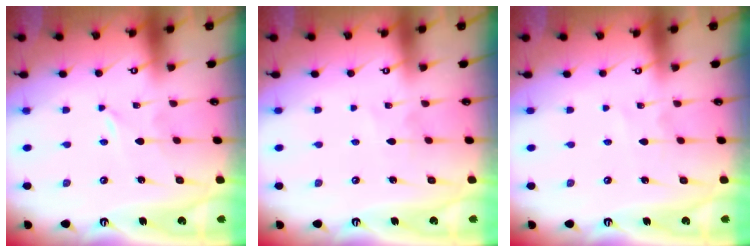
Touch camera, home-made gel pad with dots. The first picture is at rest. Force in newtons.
{"total": 2.7, "press": 2.7, "slide": 0.3}
{"total": 2.6, "press": 2.6, "slide": 0.3}